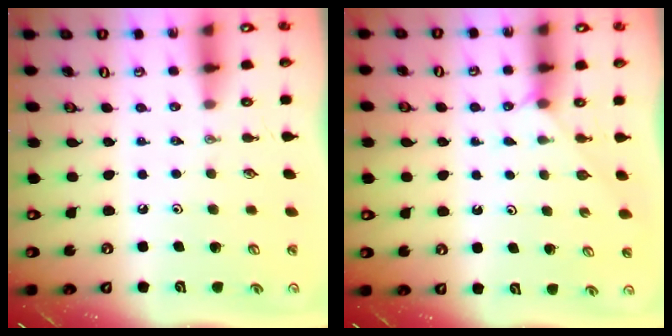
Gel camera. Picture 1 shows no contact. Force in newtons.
{"total": 1.8, "press": 1.7, "slide": 0.4}